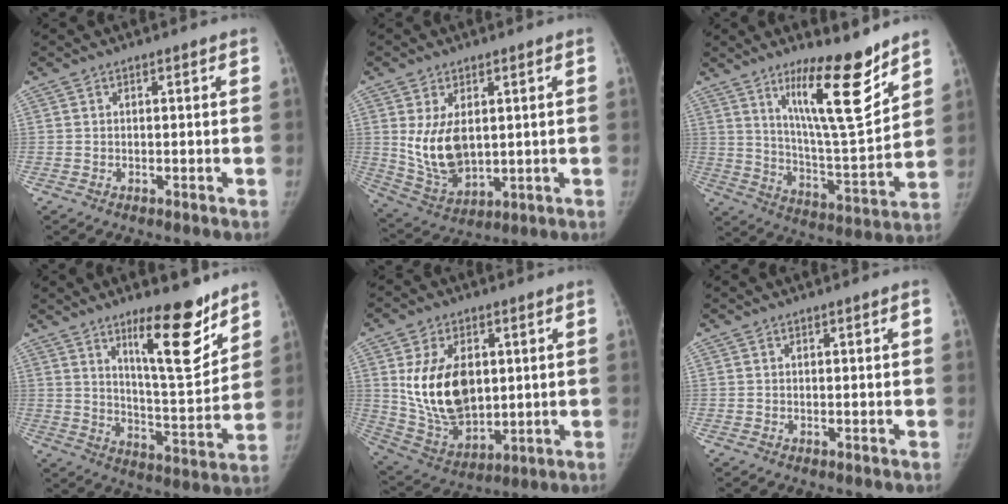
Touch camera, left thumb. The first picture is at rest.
{"total": 10.6, "force": [1.8, 6.4, 8.2], "torque": [-0.138, -0.019, 0.055]}
{"total": 17.1, "force": [11.3, 3.1, 12.4], "torque": [-0.173, -0.090, 0.196]}
{"total": 15.3, "force": [10.1, 3.8, 10.8], "torque": [-0.128, -0.086, 0.167]}
{"total": 16.6, "force": [2.9, 10.7, 12.4], "torque": [-0.189, -0.021, 0.072]}
{"total": 0.8, "force": [0.3, 0.1, 0.7], "torque": [-0.010, 0.001, 0.006]}